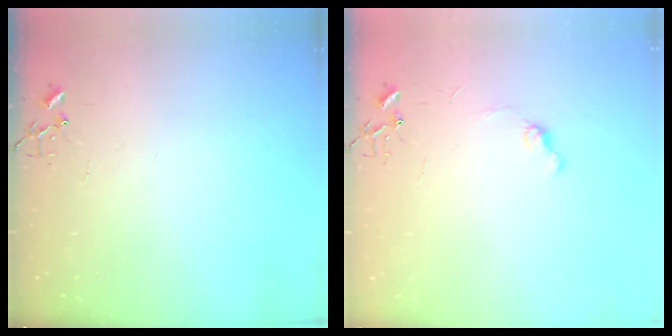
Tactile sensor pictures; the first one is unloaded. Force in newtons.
{"total": 5.8, "press": 5.7, "slide": 0.6}